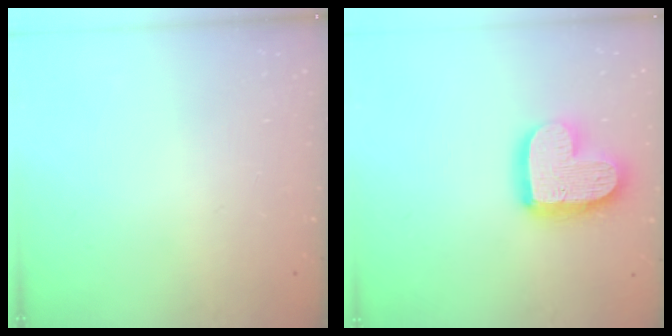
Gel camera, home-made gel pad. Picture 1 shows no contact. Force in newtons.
{"total": 17.1, "press": 17.1, "slide": 1.4}